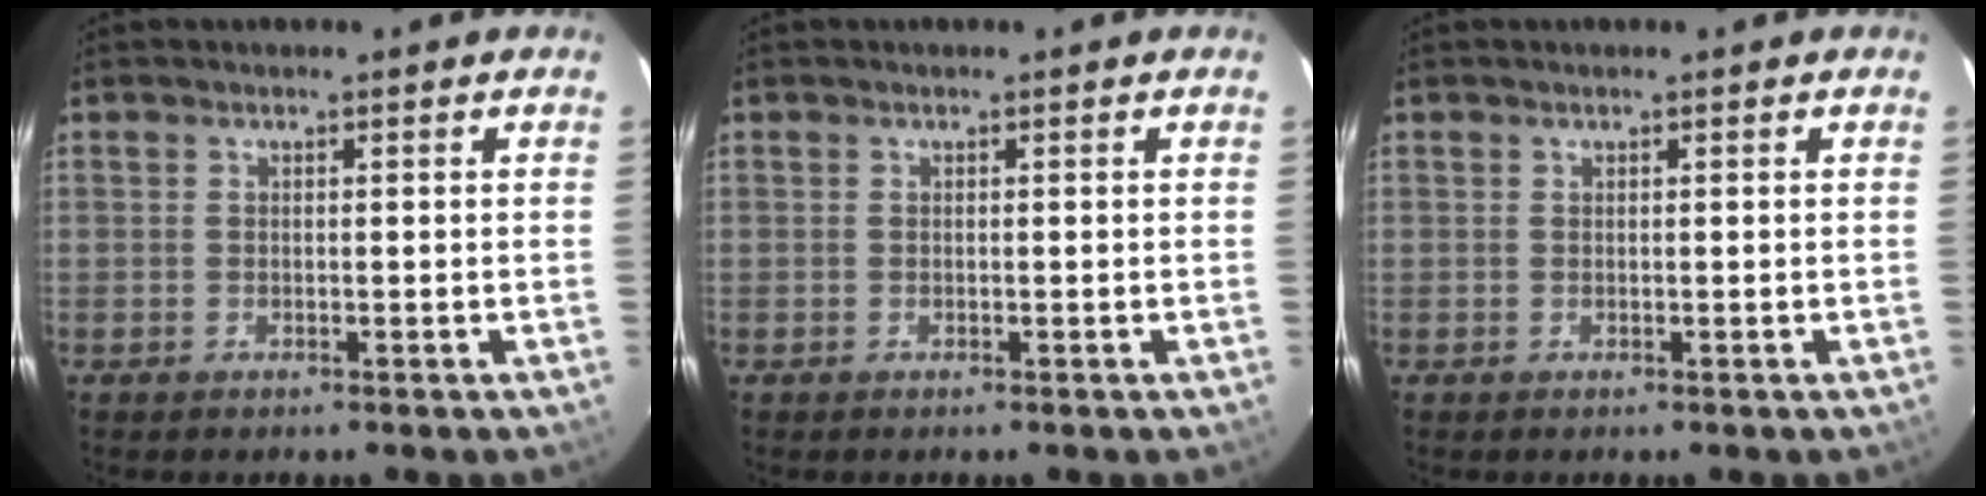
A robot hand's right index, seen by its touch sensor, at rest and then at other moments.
{"total": 0.0}
{"total": 0.0}